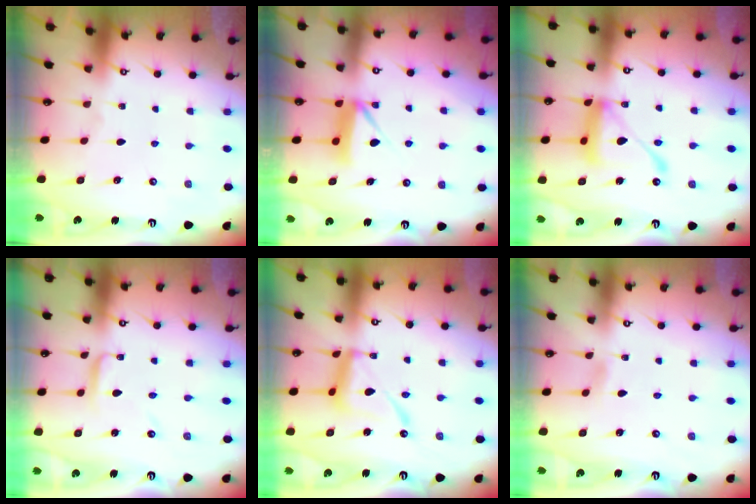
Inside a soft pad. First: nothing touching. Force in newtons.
{"total": 8.5, "press": 8.5, "slide": 0.7}
{"total": 14.4, "press": 14.4, "slide": 1.4}
{"total": 3.2, "press": 3.2, "slide": 0.0}
{"total": 13.8, "press": 13.8, "slide": 1.2}
{"total": 2.4, "press": 2.4, "slide": 0.4}